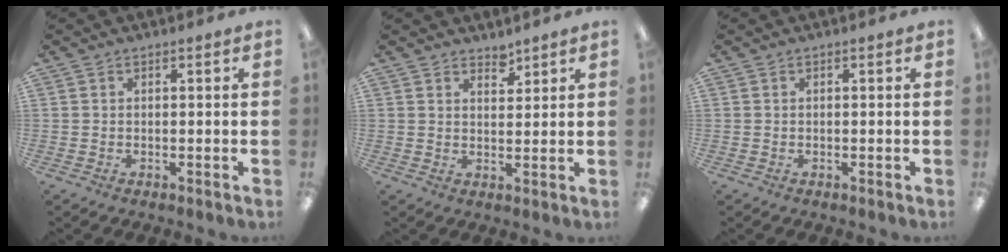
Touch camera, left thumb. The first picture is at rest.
{"total": 3.1, "force": [2.9, 1.2, 0.5], "torque": [0.003, -0.021, 0.051]}
{"total": 0.0}